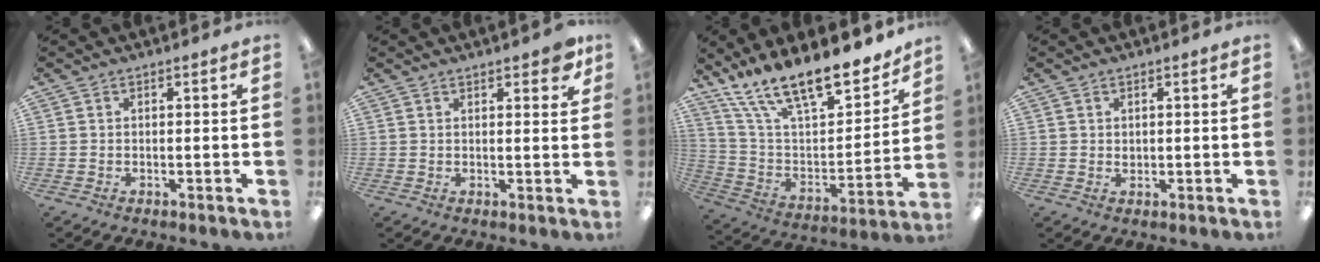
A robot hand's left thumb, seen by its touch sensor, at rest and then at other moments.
{"total": 4.2, "force": [2.9, 1.5, 2.6], "torque": [-0.033, -0.008, 0.047]}
{"total": 19.5, "force": [16.3, 5.2, 9.4], "torque": [-0.173, -0.116, 0.284]}
{"total": 1.0, "force": [0.5, 0.9, 0.2], "torque": [0.002, -0.001, 0.007]}